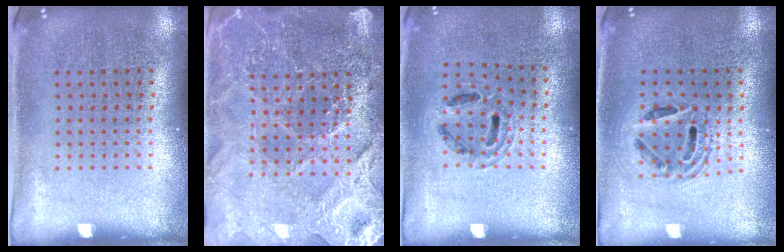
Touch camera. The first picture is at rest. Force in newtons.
{"total": 4.3, "press": 4.1, "slide": 1.4}
{"total": 0.9, "press": 0.9, "slide": 0.2}
{"total": 1.3, "press": 1.2, "slide": 0.5}